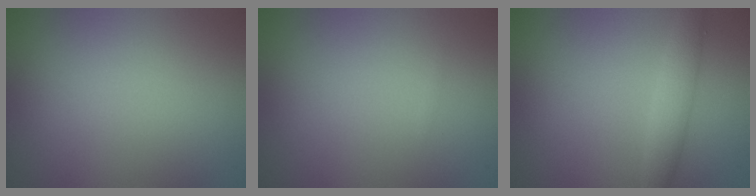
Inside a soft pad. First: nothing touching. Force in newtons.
{"total": 0.0}
{"total": 2.4, "press": 2.4, "slide": 0.1}